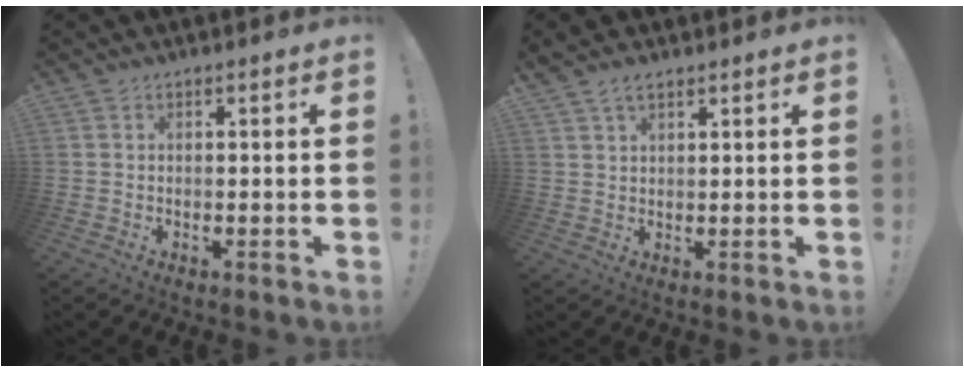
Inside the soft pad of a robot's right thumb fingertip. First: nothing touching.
{"total": 3.5, "force": [2.5, 1.6, 1.7], "torque": [-0.019, -0.014, 0.046]}